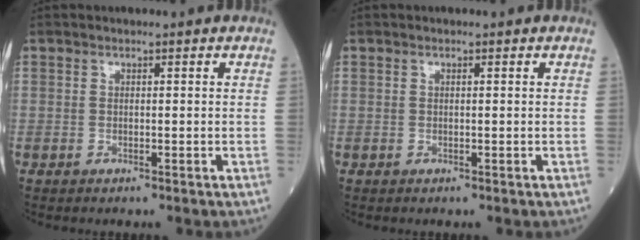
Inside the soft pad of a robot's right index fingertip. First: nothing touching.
{"total": 0.0}